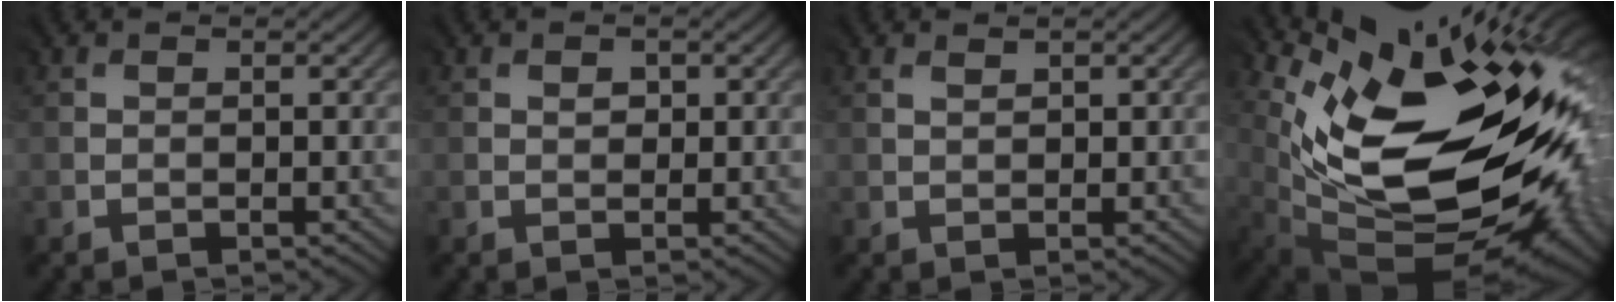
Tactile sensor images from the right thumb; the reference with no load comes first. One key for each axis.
{"total": 1.0, "fx": 0.3, "fy": 0.8, "fz": 0.5, "tx": -0.005, "ty": -0.002, "tz": 0.007}
{"total": 1.0, "fx": 0.7, "fy": 0.6, "fz": 0.4, "tx": -0.009, "ty": 0.000, "tz": 0.015}
{"total": 18.4, "fx": 4.1, "fy": 9.5, "fz": 15.3, "tx": -0.209, "ty": 0.003, "tz": 0.105}